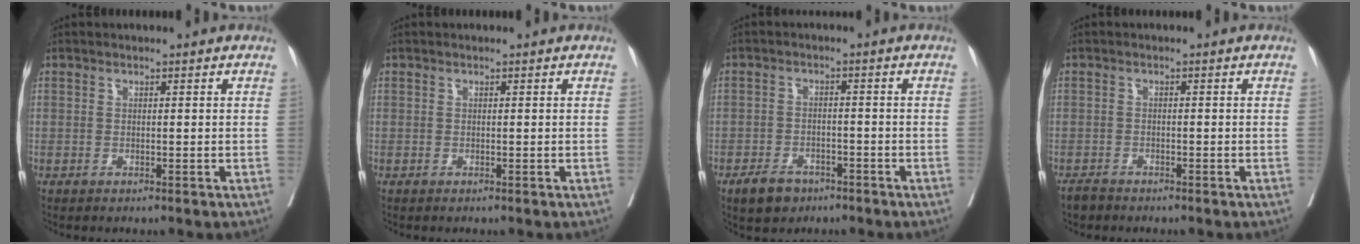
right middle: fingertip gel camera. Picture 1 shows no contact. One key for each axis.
{"total": 0.0}
{"total": 4.5, "fx": -3.1, "fy": 2.7, "fz": 1.9, "tx": -0.038, "ty": 0.002, "tz": -0.047}
{"total": 1.7, "fx": -1.5, "fy": 0.7, "fz": 0.4, "tx": -0.009, "ty": -0.002, "tz": -0.025}